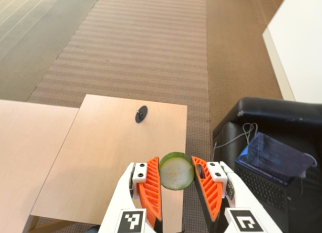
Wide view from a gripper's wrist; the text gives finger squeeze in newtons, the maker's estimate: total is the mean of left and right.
{"total": 11.5, "left": 11.6, "right": 11.5}